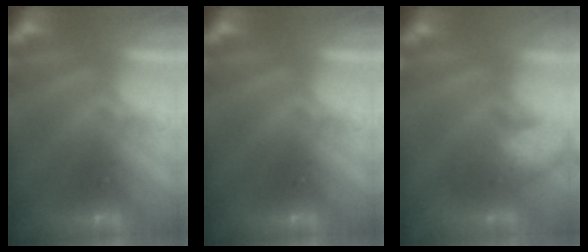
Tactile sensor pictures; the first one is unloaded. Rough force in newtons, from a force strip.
{"total": 0.0}
{"total": 5.0}